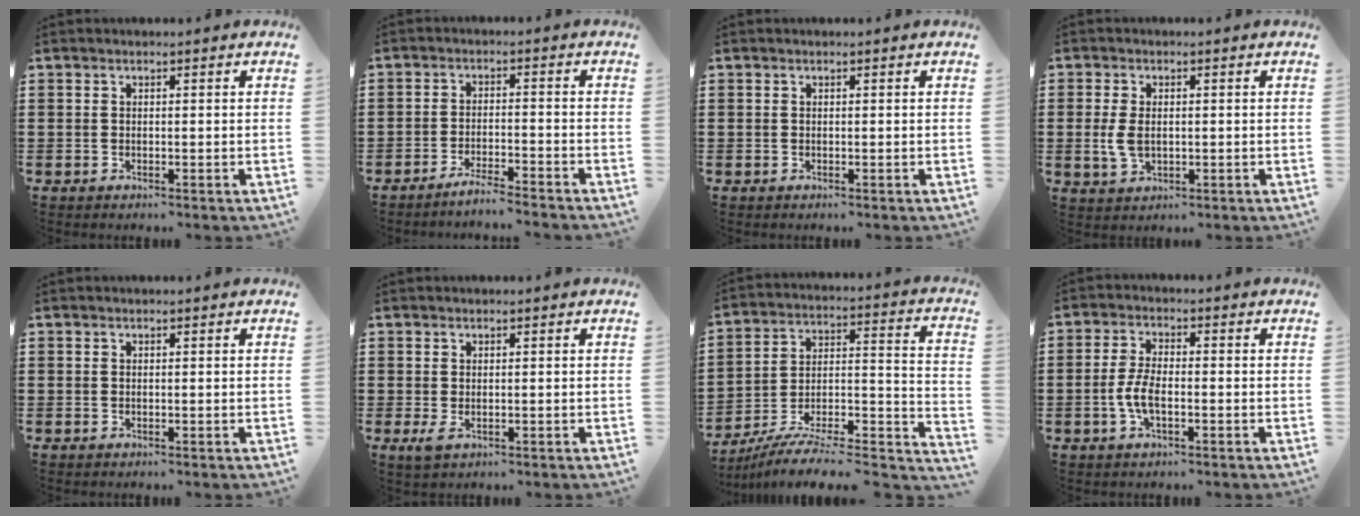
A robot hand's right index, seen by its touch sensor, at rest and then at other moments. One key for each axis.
{"total": 3.4, "fx": -3.3, "fy": -0.4, "fz": 1.0, "tx": -0.018, "ty": 0.000, "tz": -0.064}
{"total": 0.0}
{"total": 3.9, "fx": -0.1, "fy": 2.3, "fz": 3.2, "tx": -0.084, "ty": -0.002, "tz": -0.007}
{"total": 0.0}
{"total": 1.4, "fx": -0.2, "fy": 0.5, "fz": 1.3, "tx": -0.031, "ty": -0.006, "tz": -0.006}
{"total": 8.7, "fx": -7.5, "fy": 1.5, "fz": 4.3, "tx": -0.060, "ty": 0.009, "tz": -0.147}
{"total": 4.6, "fx": -1.3, "fy": 1.9, "fz": 4.0, "tx": -0.098, "ty": -0.002, "tz": -0.032}